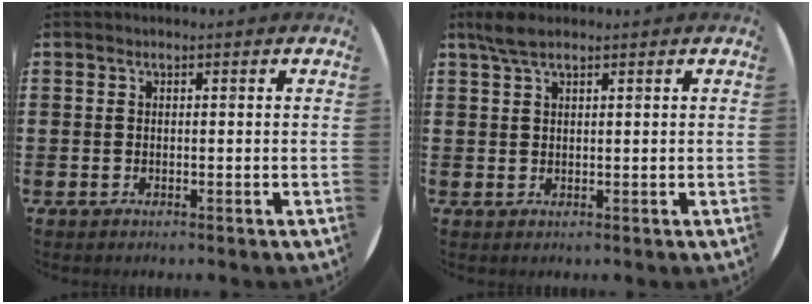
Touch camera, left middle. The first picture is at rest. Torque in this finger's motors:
{"motor_torque": [0.50, -0.47, 0.06, 0.06]}